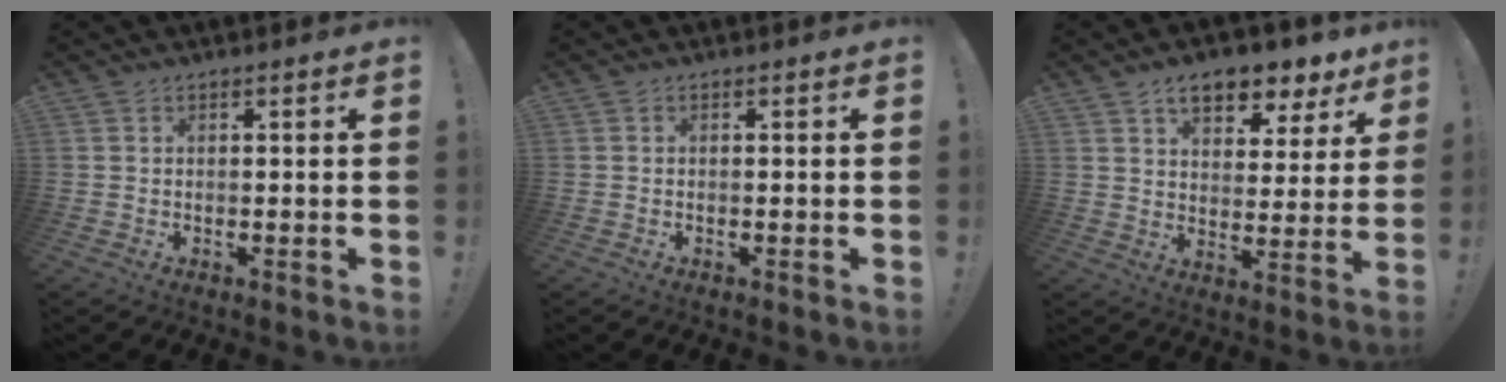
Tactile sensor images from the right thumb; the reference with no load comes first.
{"total": 0.0}
{"total": 10.5, "force": [7.1, 5.1, 5.9], "torque": [-0.084, -0.046, 0.124]}